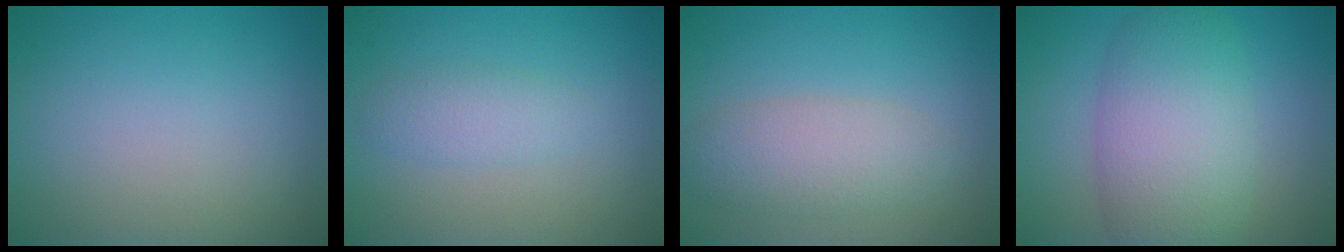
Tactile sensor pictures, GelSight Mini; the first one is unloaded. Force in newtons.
{"total": 2.0, "press": 2.0, "slide": 0.1}
{"total": 3.7, "press": 3.7, "slide": 0.1}
{"total": 8.0, "press": 8.0, "slide": 0.1}